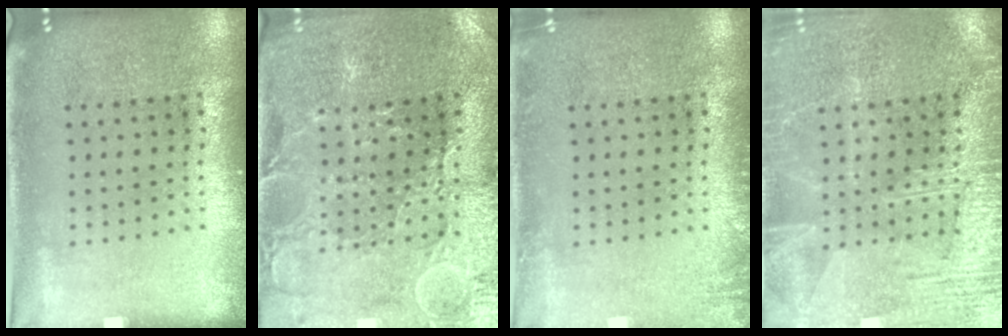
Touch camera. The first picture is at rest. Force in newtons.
{"total": 1.3, "press": 1.3, "slide": 0.4}
{"total": 1.4, "press": 1.3, "slide": 0.2}
{"total": 4.3, "press": 4.2, "slide": 0.5}